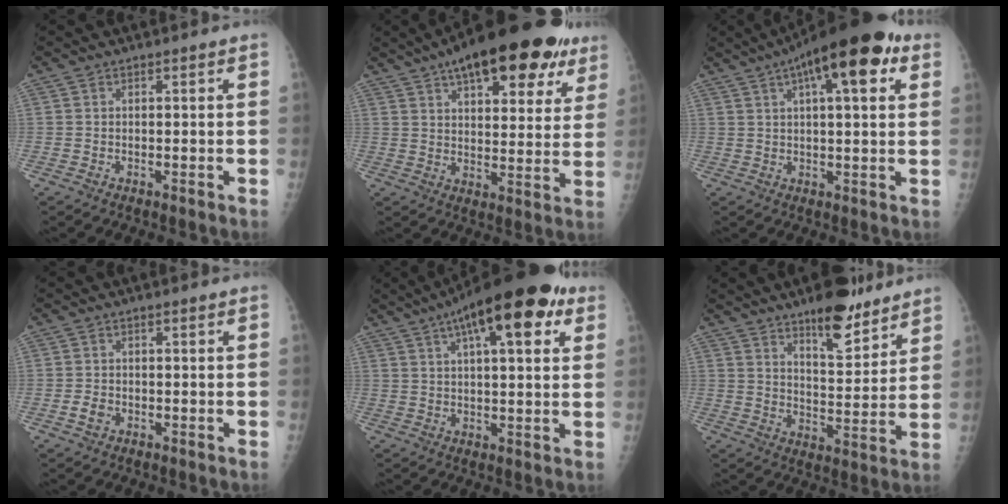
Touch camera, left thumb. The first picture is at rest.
{"total": 23.5, "force": [13.5, 9.8, 16.6], "torque": [-0.209, -0.012, 0.191]}
{"total": 16.2, "force": [7.3, 5.3, 13.4], "torque": [-0.183, 0.010, 0.102]}
{"total": 1.9, "force": [-1.0, 1.4, 0.7], "torque": [-0.010, 0.007, -0.018]}
{"total": 18.0, "force": [8.8, 6.0, 14.5], "torque": [-0.202, 0.004, 0.128]}
{"total": 12.5, "force": [9.0, 4.1, 7.6], "torque": [-0.086, -0.064, 0.142]}